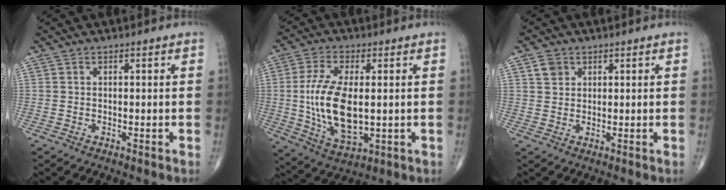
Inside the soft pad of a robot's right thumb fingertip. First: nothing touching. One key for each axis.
{"total": 14.7, "fx": 0.1, "fy": 6.9, "fz": 13.0, "tx": -0.256, "ty": -0.017, "tz": 0.011}
{"total": 2.9, "fx": 1.4, "fy": 2.3, "fz": 1.0, "tx": -0.008, "ty": -0.004, "tz": 0.027}